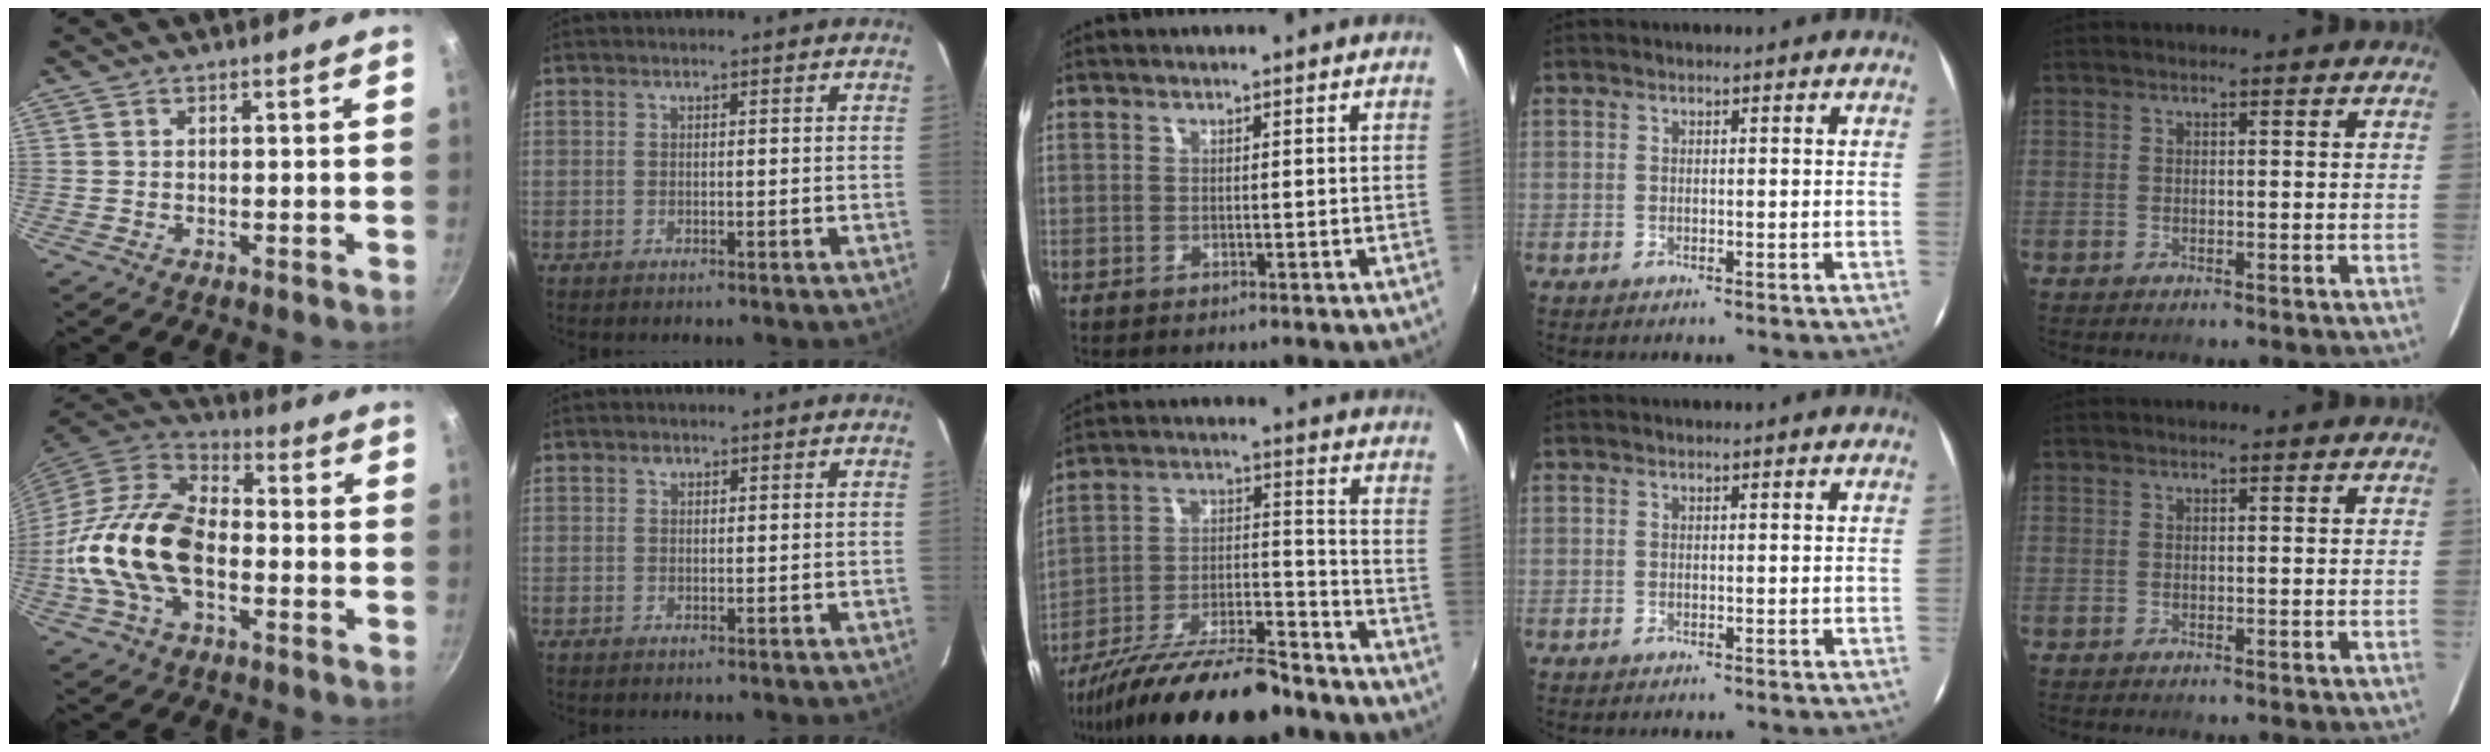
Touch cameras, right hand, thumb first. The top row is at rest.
{"thumb": {"total": 20.2, "force": [-3.6, 12.2, 15.7], "torque": [-0.283, 0.034, -0.082]}, "index": {"total": 0.7, "force": [0.4, 0.6, 0.1], "torque": [-0.001, 0.004, 0.006]}, "middle": {"total": 21.0, "force": [-16.5, 5.0, 11.9], "torque": [-0.209, -0.018, -0.260]}}